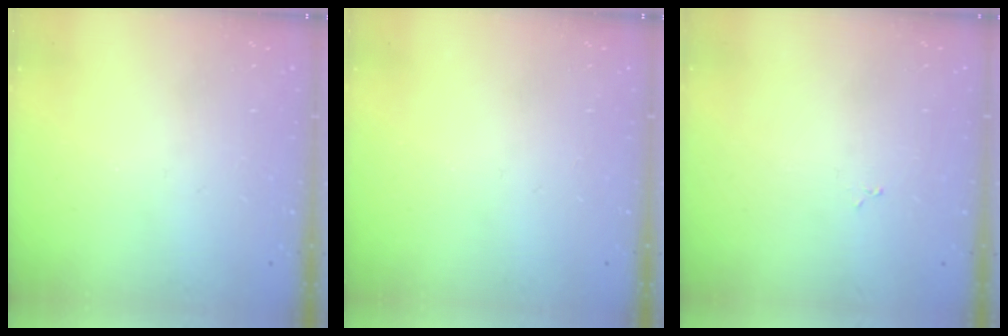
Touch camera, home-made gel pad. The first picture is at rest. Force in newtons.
{"total": 0.0}
{"total": 1.9, "press": 1.9, "slide": 0.3}